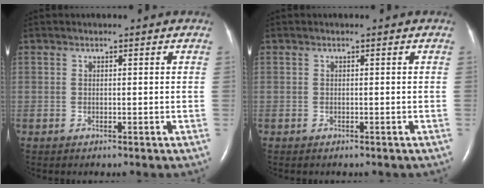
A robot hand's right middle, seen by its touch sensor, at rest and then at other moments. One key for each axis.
{"total": 1.2, "fx": -1.0, "fy": 0.4, "fz": 0.5, "tx": -0.012, "ty": -0.002, "tz": -0.009}